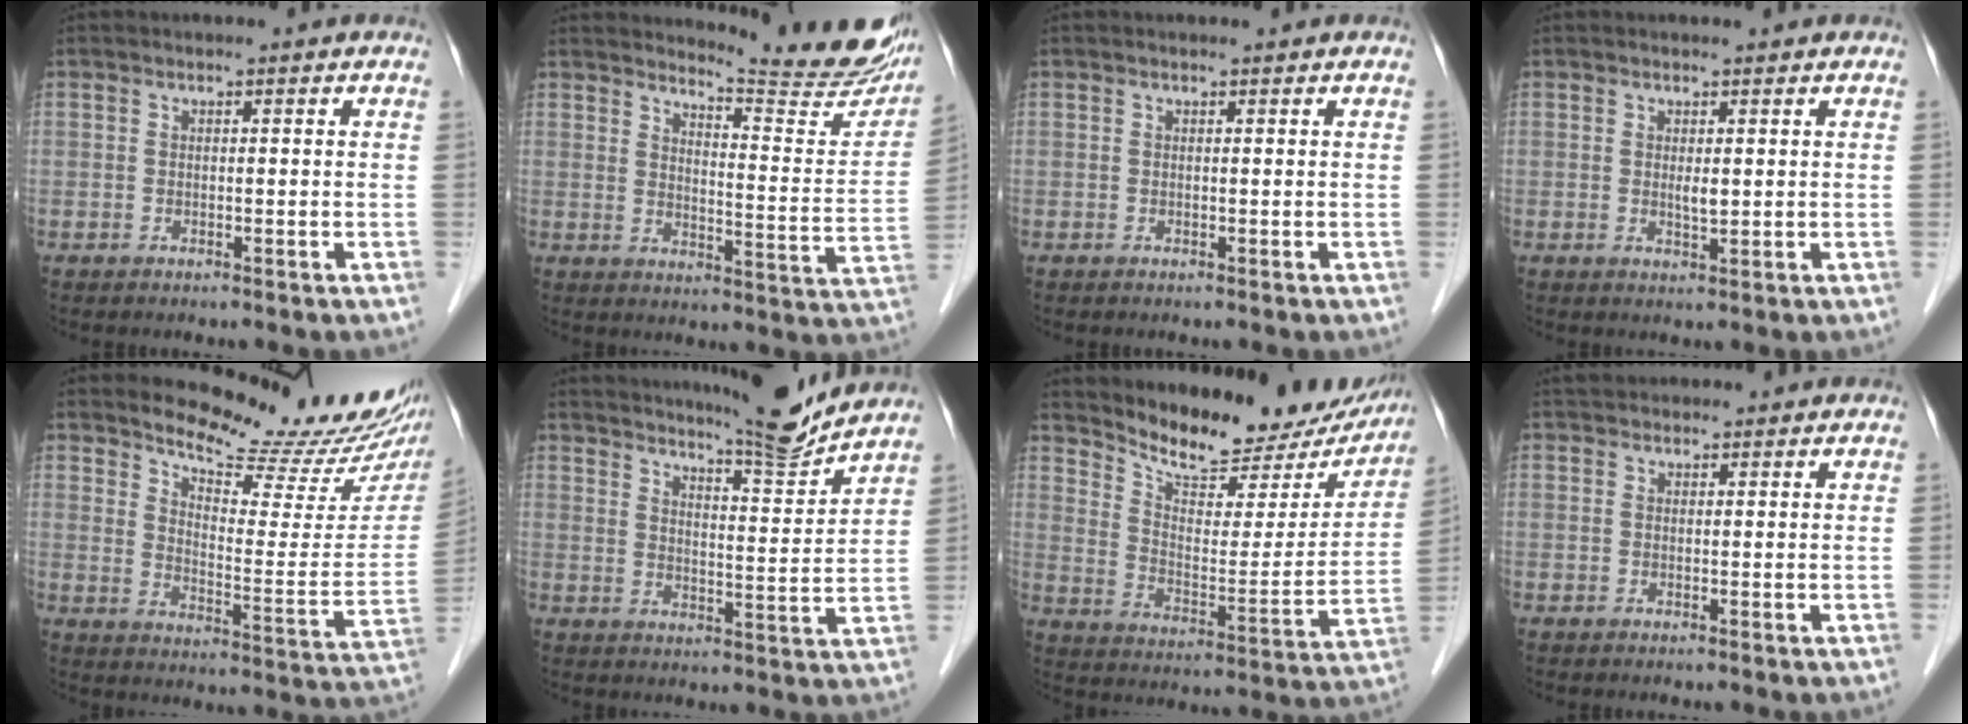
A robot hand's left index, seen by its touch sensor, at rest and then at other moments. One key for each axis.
{"total": 16.2, "fx": 15.3, "fy": 0.6, "fz": 5.1, "tx": -0.069, "ty": -0.094, "tz": 0.178}
{"total": 0.0}
{"total": 1.6, "fx": 0.6, "fy": 0.4, "fz": 1.4, "tx": -0.026, "ty": -0.004, "tz": 0.012}
{"total": 16.4, "fx": 14.7, "fy": 1.9, "fz": 6.9, "tx": -0.103, "ty": -0.071, "tz": 0.192}
{"total": 11.6, "fx": 11.0, "fy": -0.6, "fz": 3.5, "tx": -0.061, "ty": -0.023, "tz": 0.156}
{"total": 19.4, "fx": 18.0, "fy": 5.7, "fz": 4.6, "tx": -0.055, "ty": -0.041, "tz": 0.240}
{"total": 4.0, "fx": 3.6, "fy": 1.4, "fz": 0.9, "tx": -0.009, "ty": 0.035, "tz": 0.057}